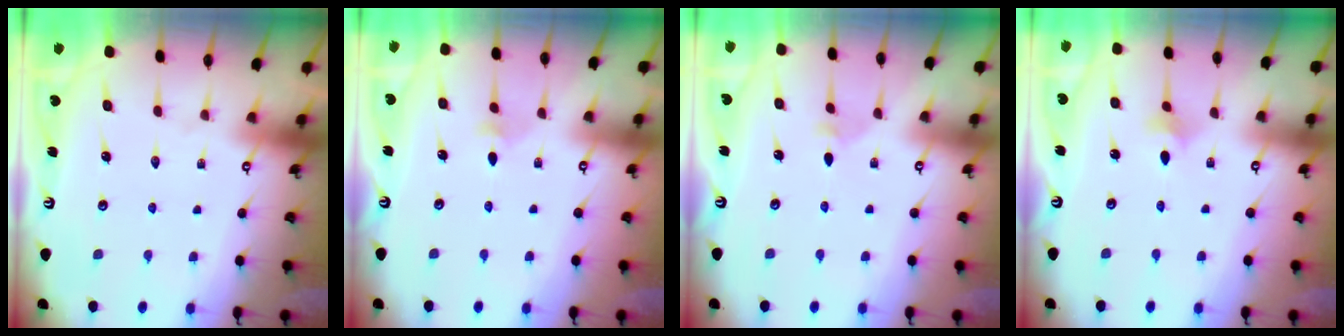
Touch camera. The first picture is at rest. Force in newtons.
{"total": 2.9, "press": 2.8, "slide": 0.8}
{"total": 2.2, "press": 2.2, "slide": 0.6}
{"total": 1.9, "press": 1.8, "slide": 0.5}